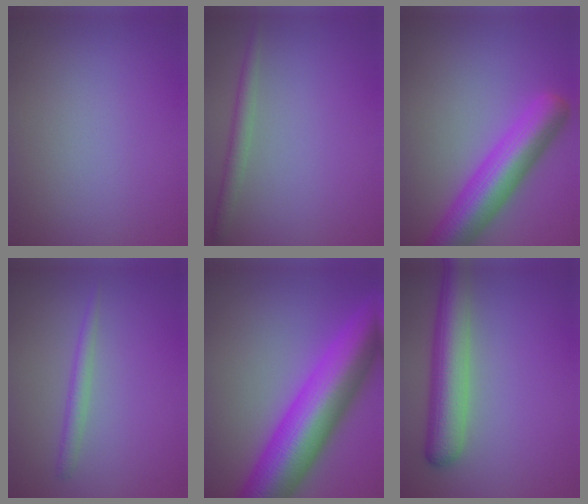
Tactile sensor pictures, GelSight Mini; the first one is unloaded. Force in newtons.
{"total": 1.9, "press": 1.9, "slide": 0.0}
{"total": 7.2, "press": 7.2, "slide": 0.3}
{"total": 1.5, "press": 1.5, "slide": 0.1}
{"total": 12.2, "press": 12.2, "slide": 0.4}
{"total": 6.0, "press": 6.0, "slide": 0.2}